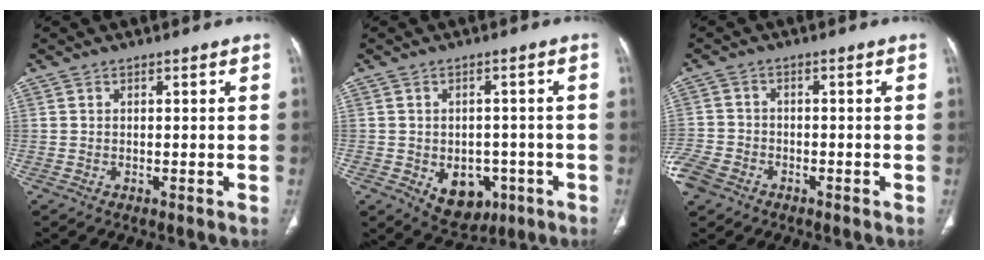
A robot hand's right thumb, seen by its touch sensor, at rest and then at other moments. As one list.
[{"total": 8.6, "force": [-2.9, 6.4, 5.0], "torque": [-0.039, 0.015, -0.025]}, {"total": 6.8, "force": [-4.0, 4.7, 2.7], "torque": [-0.072, 0.015, -0.078]}]